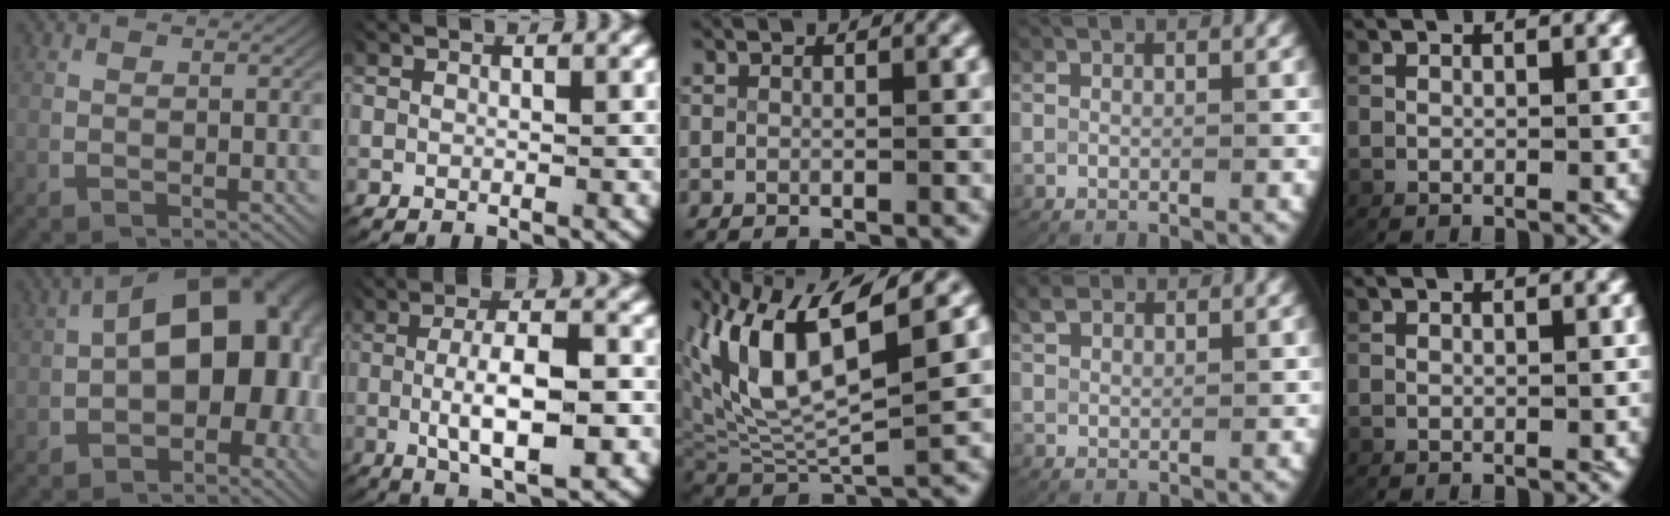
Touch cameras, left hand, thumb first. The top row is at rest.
{"thumb": {"total": 15.8, "force": [0.3, 10.1, 12.2], "torque": [-0.170, -0.038, 0.022]}, "index": {"total": 7.3, "force": [-1.4, 2.8, 6.6], "torque": [-0.108, -0.012, -0.018]}, "middle": {"total": 9.8, "force": [2.0, 5.6, 7.8], "torque": [-0.172, -0.003, 0.042]}, "ring": {"total": 1.7, "force": [1.7, 0.0, 0.3], "torque": [-0.009, 0.000, 0.036]}}